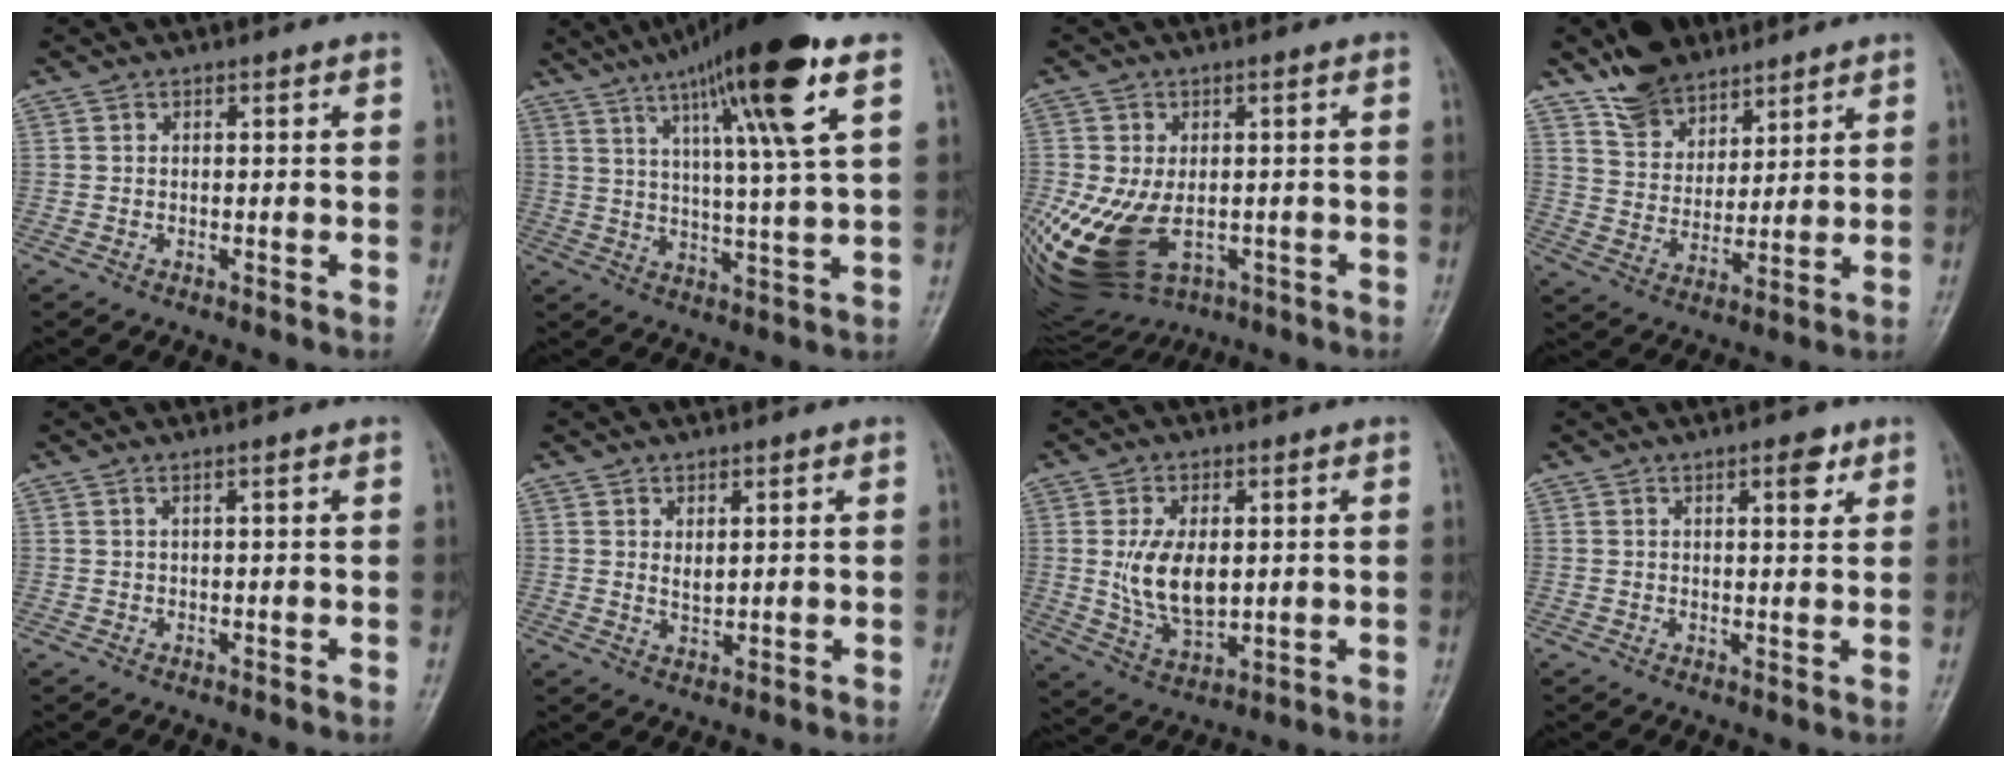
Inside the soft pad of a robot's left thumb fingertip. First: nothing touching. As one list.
[{"total": 18.6, "force": [9.6, 1.4, 15.8], "torque": [-0.255, -0.019, 0.154]}, {"total": 18.4, "force": [-4.6, 12.0, 13.2], "torque": [-0.294, -0.004, -0.047]}, {"total": 11.4, "force": [8.4, 6.5, 4.3], "torque": [-0.045, -0.040, 0.156]}, {"total": 0.8, "force": [0.3, -0.1, 0.7], "torque": [-0.017, 0.003, 0.008]}, {"total": 2.6, "force": [0.9, 1.3, 2.0], "torque": [-0.031, -0.009, 0.020]}, {"total": 10.7, "force": [0.9, 6.1, 8.7], "torque": [-0.148, -0.012, 0.031]}, {"total": 3.8, "force": [2.1, 1.5, 2.9], "torque": [-0.027, -0.009, 0.028]}]